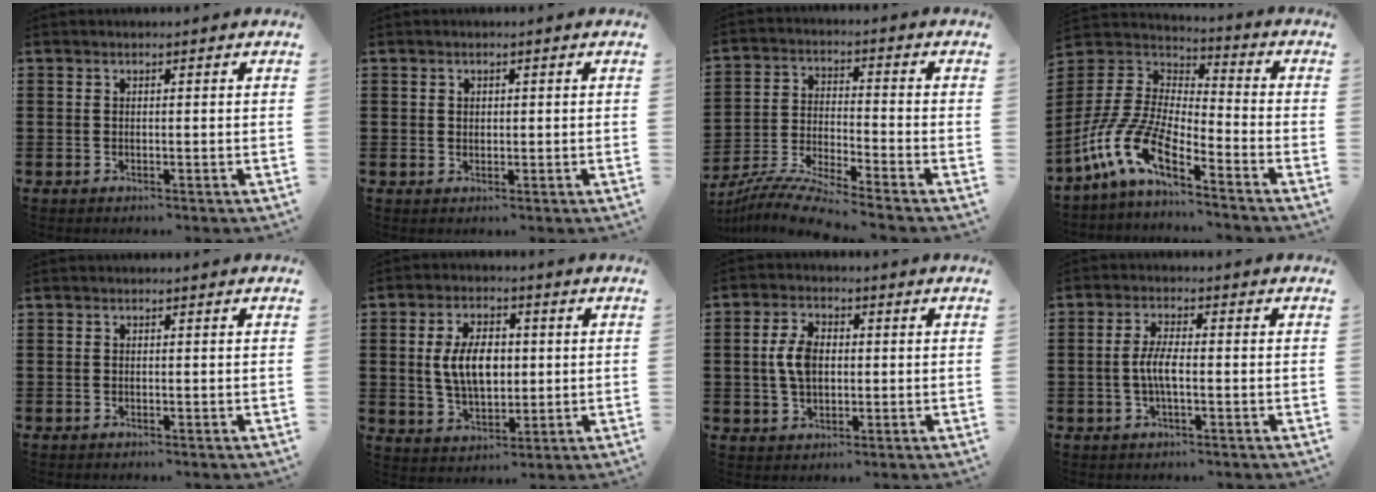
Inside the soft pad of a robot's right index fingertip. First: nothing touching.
{"total": 0.9, "force": [0.5, 0.7, 0.3], "torque": [-0.007, 0.003, 0.009]}
{"total": 6.7, "force": [-6.4, -0.6, 1.9], "torque": [-0.053, -0.013, -0.131]}
{"total": 10.5, "force": [-7.5, 3.1, 6.7], "torque": [-0.182, -0.012, -0.162]}
{"total": 0.0}
{"total": 7.9, "force": [0.6, 4.6, 6.3], "torque": [-0.124, 0.005, 0.004]}
{"total": 5.6, "force": [0.2, 3.5, 4.4], "torque": [-0.104, 0.008, -0.002]}
{"total": 4.1, "force": [-0.7, 1.1, 3.9], "torque": [-0.091, -0.004, -0.022]}